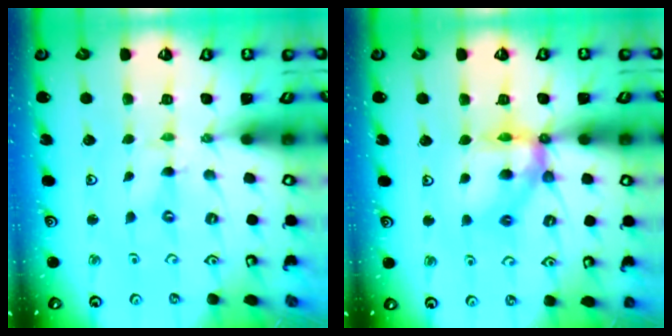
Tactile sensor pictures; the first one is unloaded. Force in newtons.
{"total": 11.4, "press": 11.3, "slide": 1.6}